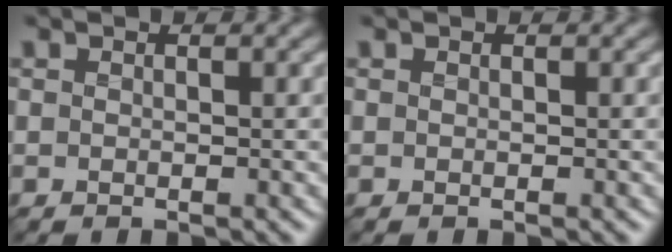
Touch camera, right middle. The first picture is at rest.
{"total": 0.0}